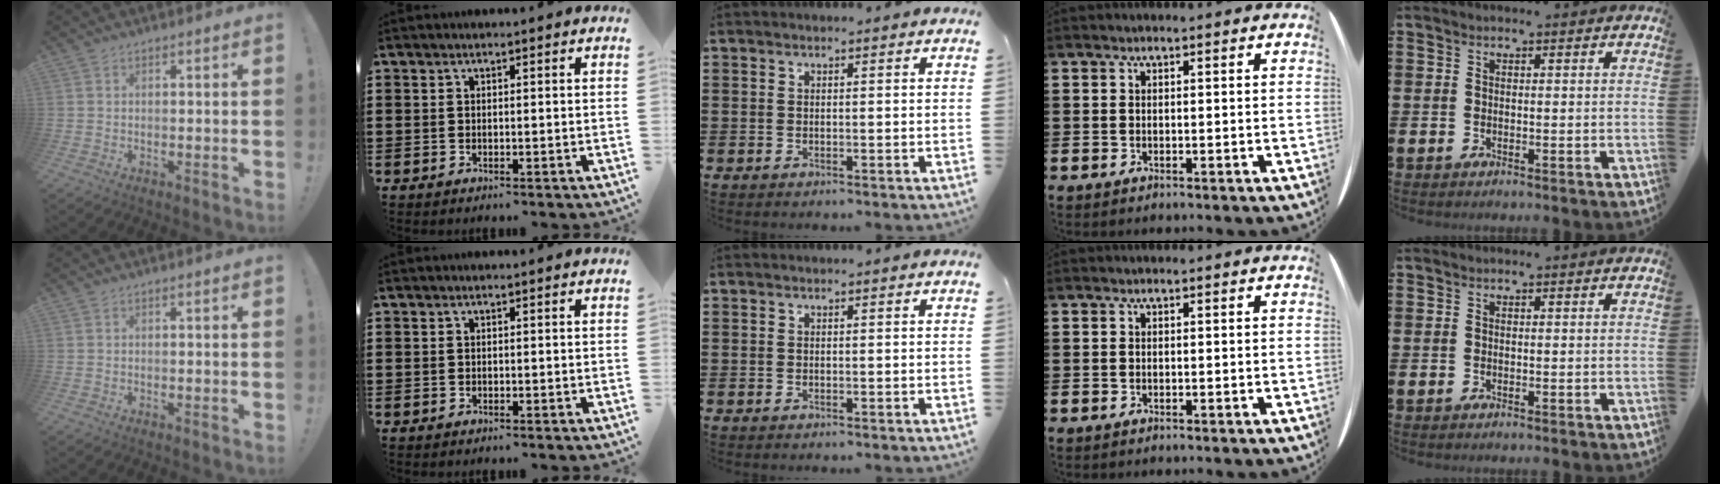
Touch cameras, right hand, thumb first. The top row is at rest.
{}